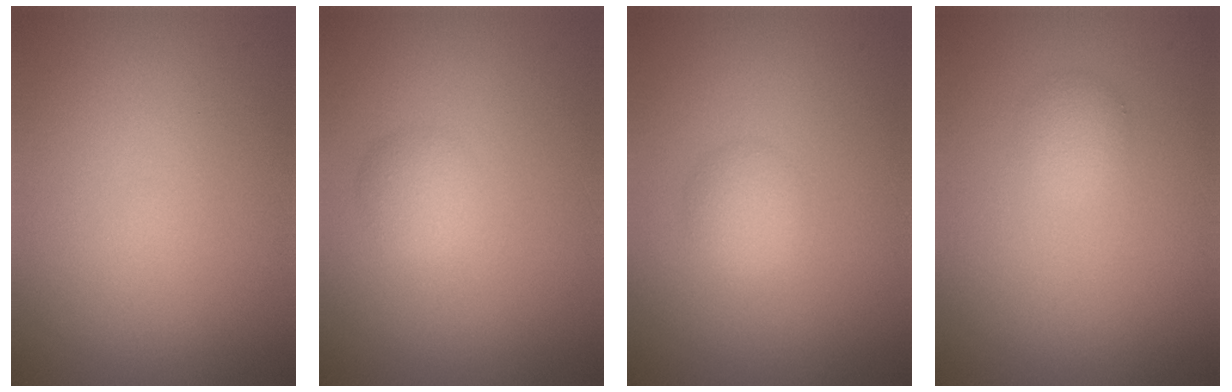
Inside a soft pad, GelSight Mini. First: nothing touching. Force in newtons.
{"total": 1.9, "press": 1.9, "slide": 0.1}
{"total": 2.0, "press": 2.0, "slide": 0.0}
{"total": 1.5, "press": 1.5, "slide": 0.0}